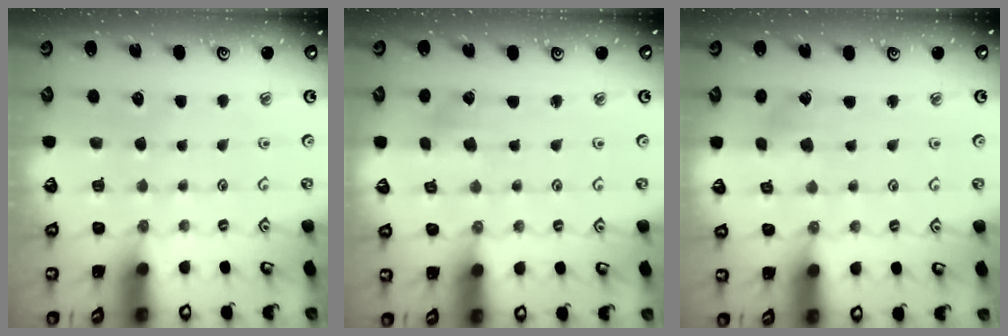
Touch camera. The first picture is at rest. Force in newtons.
{"total": 0.8, "press": 0.8, "slide": 0.2}
{"total": 2.7, "press": 2.6, "slide": 0.3}